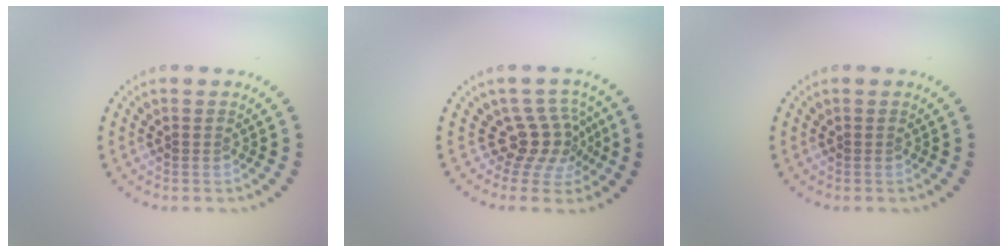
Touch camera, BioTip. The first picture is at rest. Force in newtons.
{"total": 3.6, "press": 2.6, "slide": 2.4}
{"total": 0.0}